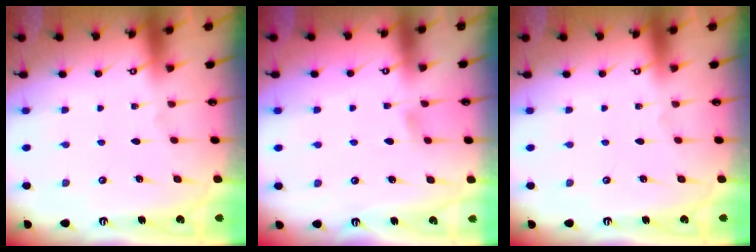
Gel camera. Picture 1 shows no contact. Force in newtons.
{"total": 4.4, "press": 4.3, "slide": 0.6}
{"total": 0.0}